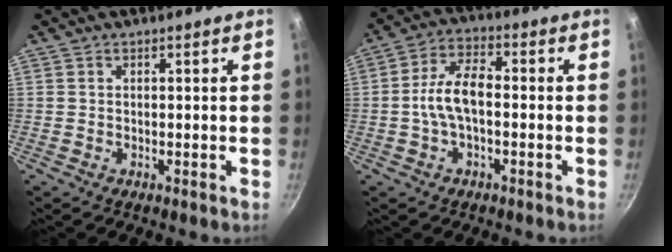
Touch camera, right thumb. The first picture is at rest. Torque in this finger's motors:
{"motor_torque": [0.24, -0.01, 0.98, -0.15, 0.07]}